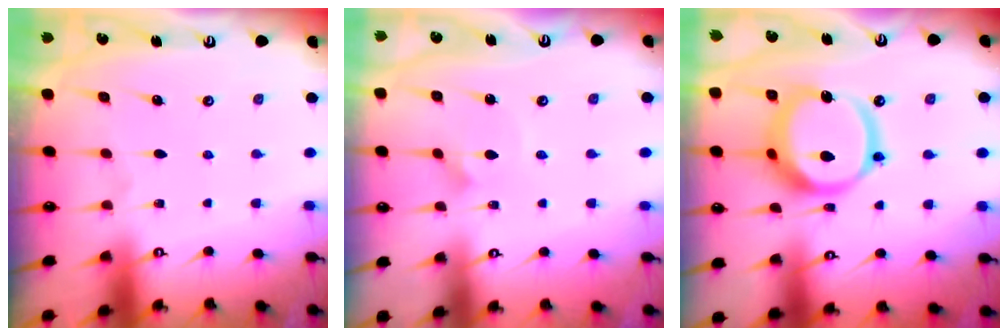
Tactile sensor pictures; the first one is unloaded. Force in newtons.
{"total": 1.6, "press": 1.6, "slide": 0.1}
{"total": 16.3, "press": 16.2, "slide": 2.0}